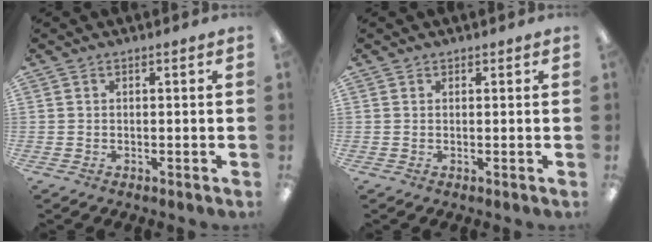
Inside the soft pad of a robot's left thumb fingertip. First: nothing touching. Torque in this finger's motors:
{"motor_torque": [-0.20, -0.04, -0.17, 0.06, 0.00]}